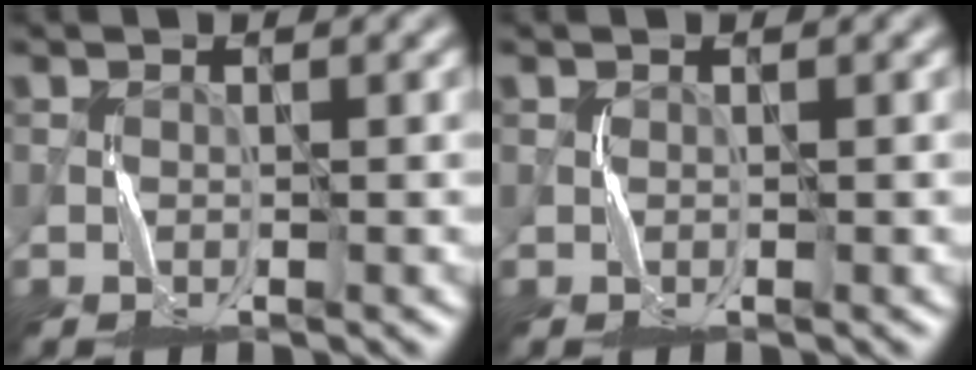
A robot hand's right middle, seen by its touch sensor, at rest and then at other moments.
{"total": 0.0}